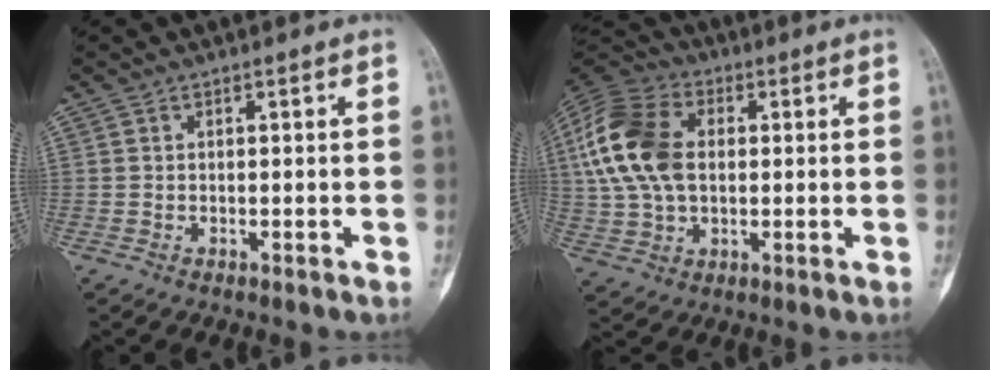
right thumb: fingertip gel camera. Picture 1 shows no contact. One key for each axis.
{"total": 17.2, "fx": 2.3, "fy": 11.4, "fz": 12.7, "tx": -0.253, "ty": 0.017, "tz": 0.038}